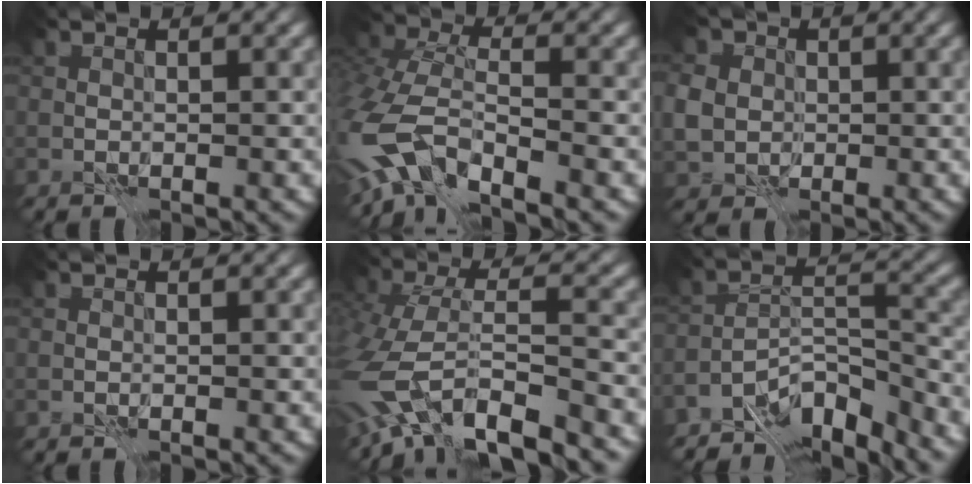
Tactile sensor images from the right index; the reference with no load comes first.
{"total": 8.2, "force": [-4.9, 4.1, 5.2], "torque": [-0.113, -0.013, -0.105]}
{"total": 4.4, "force": [0.0, 4.0, 1.7], "torque": [-0.051, 0.003, -0.009]}
{"total": 0.0}
{"total": 10.9, "force": [-7.8, 4.5, 6.0], "torque": [-0.129, -0.012, -0.123]}
{"total": 8.5, "force": [-7.0, 3.0, 3.6], "torque": [-0.048, -0.008, -0.121]}